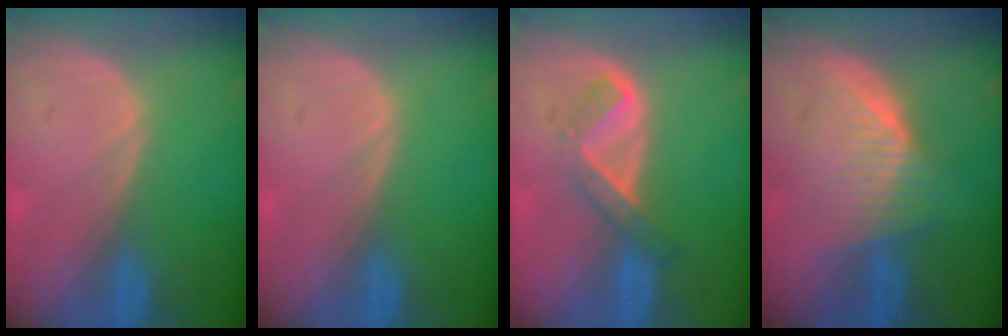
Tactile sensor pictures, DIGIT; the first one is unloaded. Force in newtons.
{"total": 0.0}
{"total": 5.3, "press": 4.4, "slide": 3.0}
{"total": 6.5, "press": 6.2, "slide": 1.8}